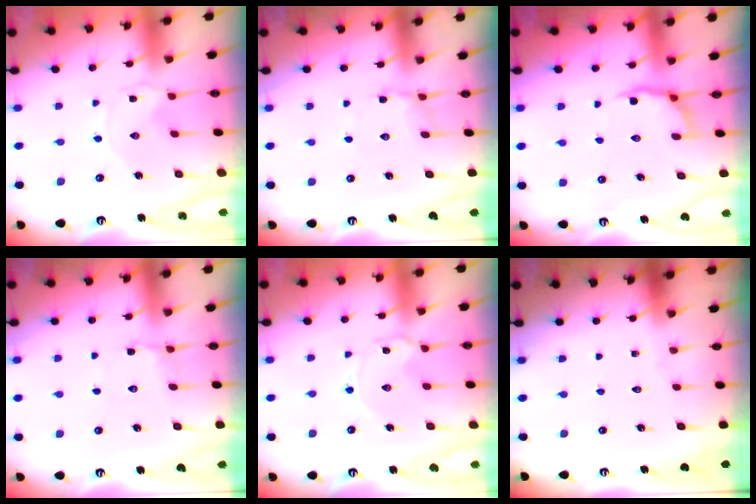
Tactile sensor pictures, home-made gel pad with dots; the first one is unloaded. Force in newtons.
{"total": 3.6, "press": 3.3, "slide": 1.4}
{"total": 4.3, "press": 3.8, "slide": 2.2}
{"total": 2.9, "press": 2.5, "slide": 1.5}
{"total": 1.7, "press": 1.7, "slide": 0.3}
{"total": 0.0}